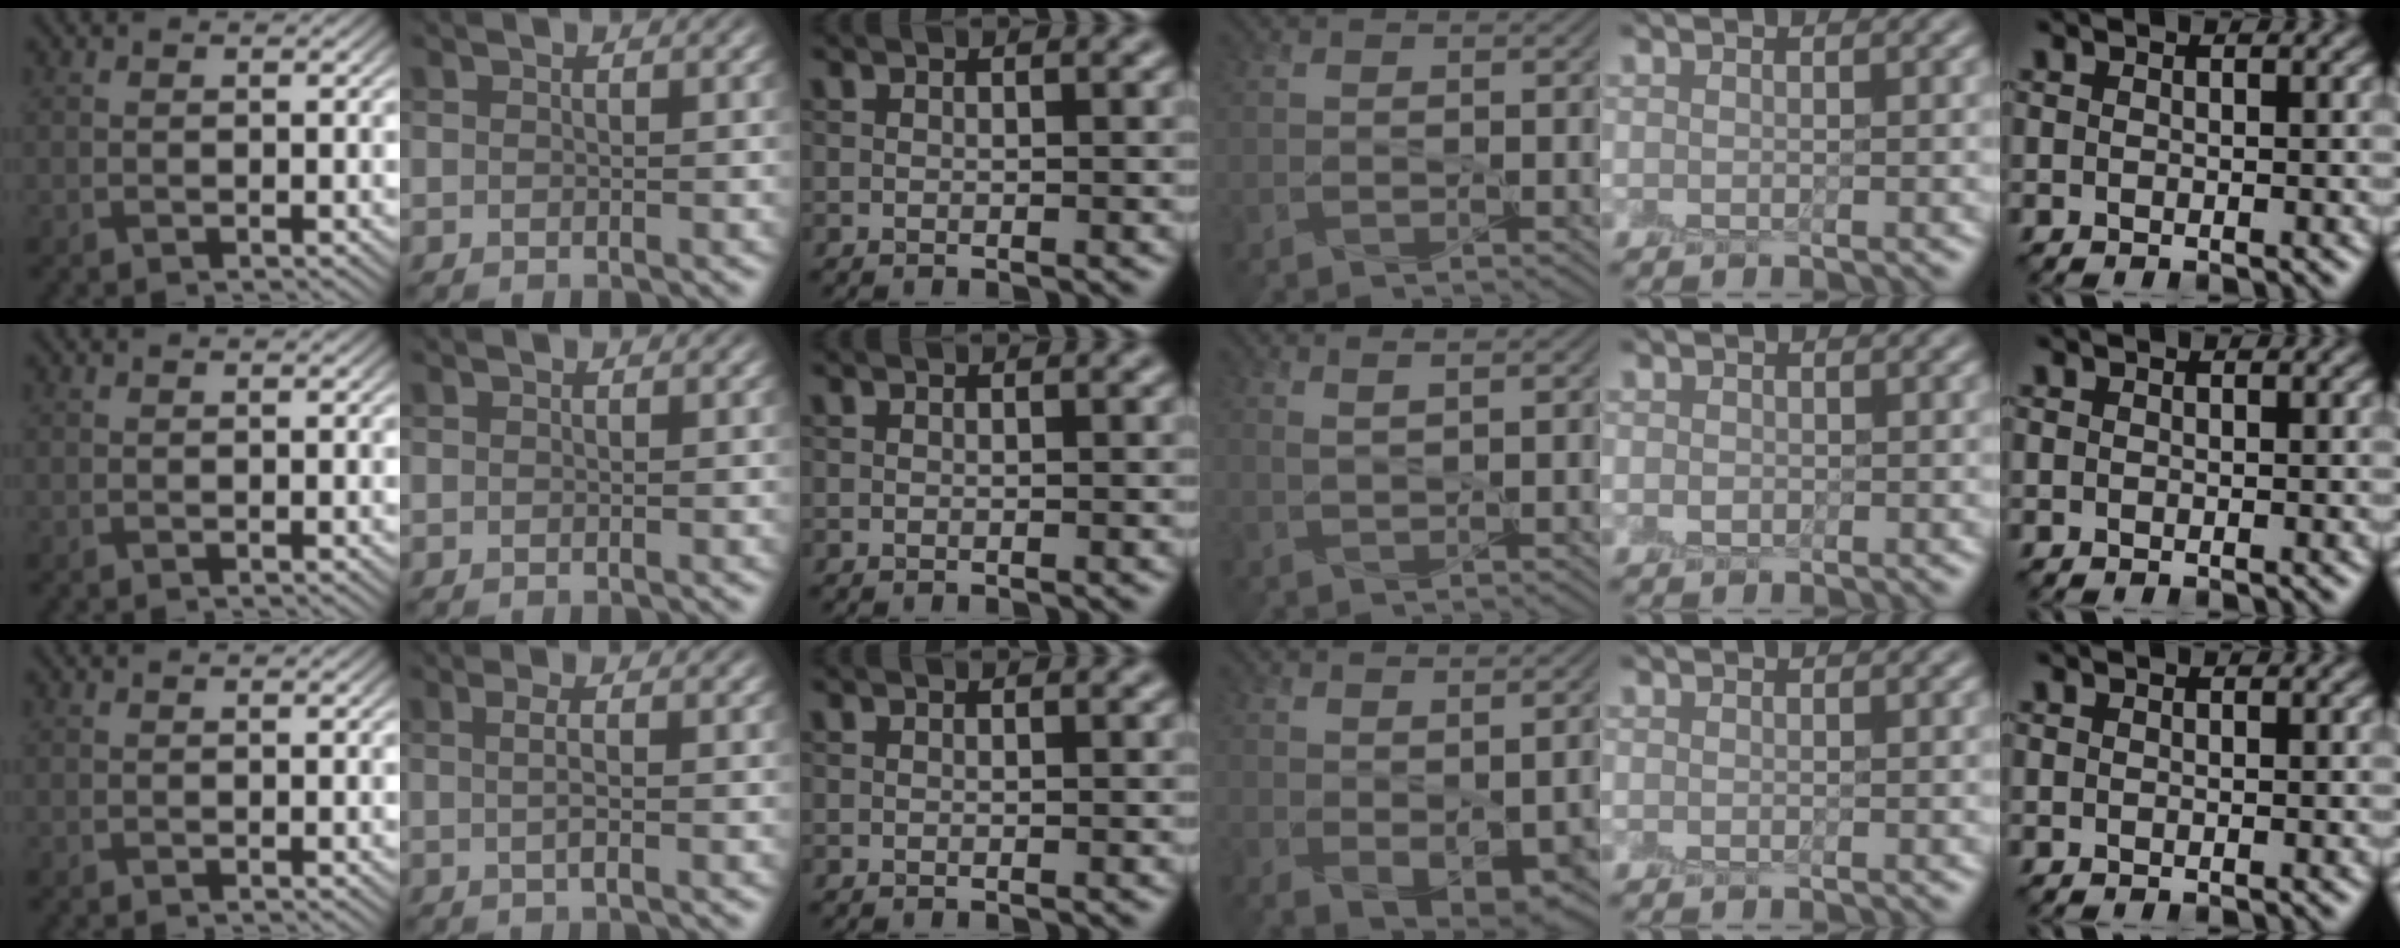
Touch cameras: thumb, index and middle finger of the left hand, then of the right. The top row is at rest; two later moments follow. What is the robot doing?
{"motion": "peel", "object": "small bumper sticker"}